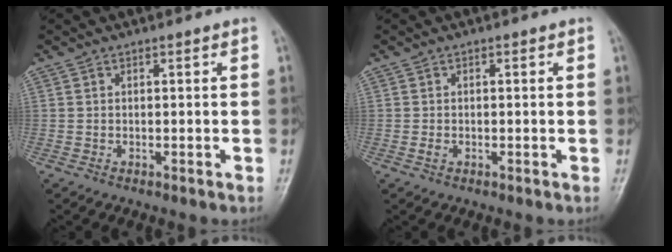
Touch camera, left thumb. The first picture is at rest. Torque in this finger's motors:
{"motor_torque": [-0.05, 0.89, 0.10, -0.13, -0.03]}